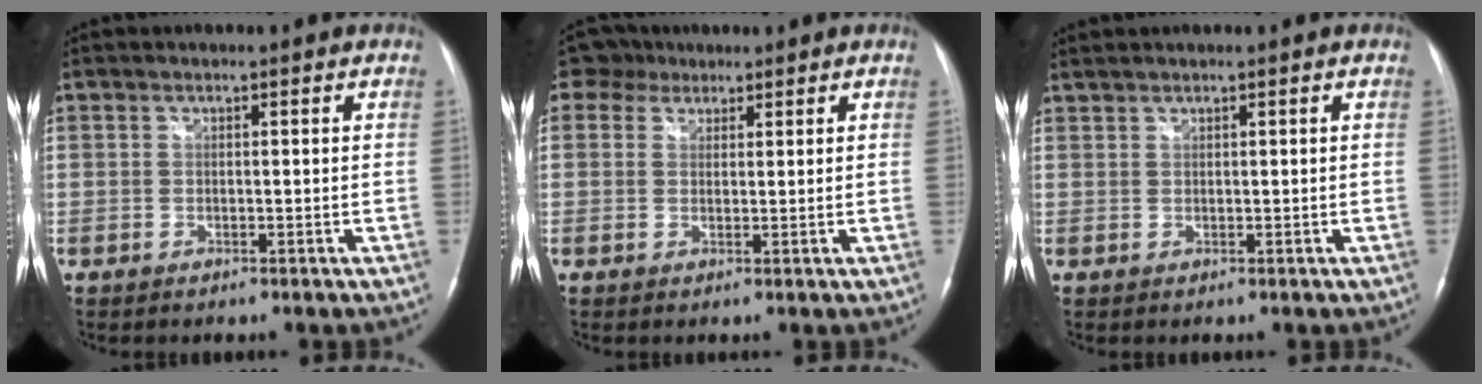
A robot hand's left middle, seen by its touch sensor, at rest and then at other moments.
{"total": 3.5, "force": [2.3, 2.6, 0.3], "torque": [-0.007, 0.019, 0.038]}
{"total": 1.1, "force": [1.1, -0.1, 0.2], "torque": [-0.011, 0.011, 0.029]}